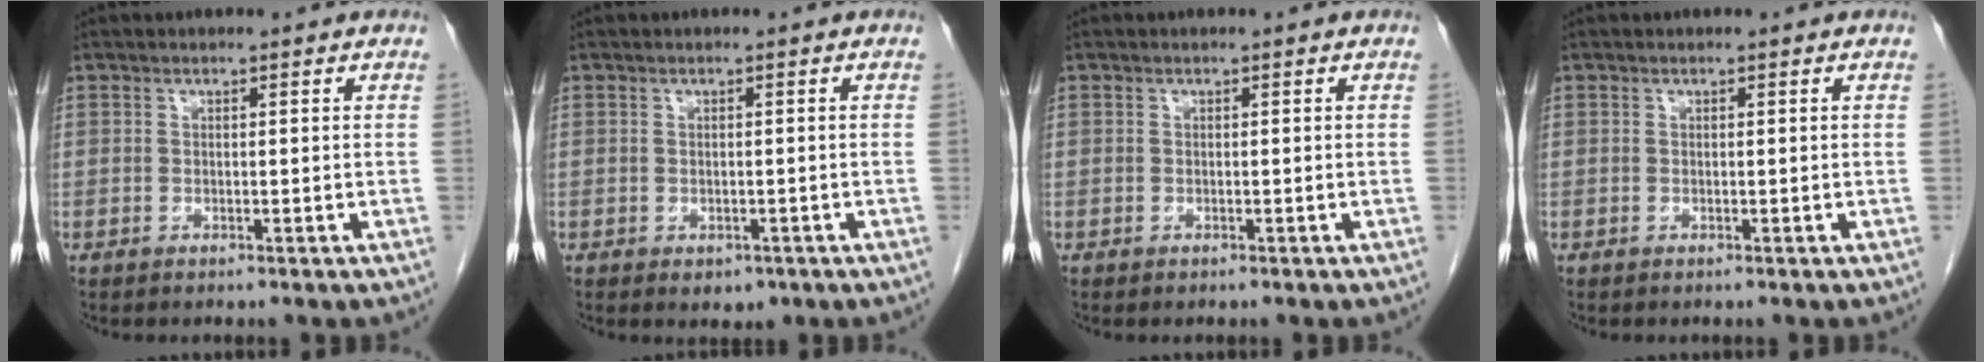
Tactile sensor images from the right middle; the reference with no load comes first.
{"total": 1.9, "force": [-0.9, 1.4, 1.0], "torque": [-0.009, 0.002, -0.002]}
{"total": 0.0}
{"total": 0.0}